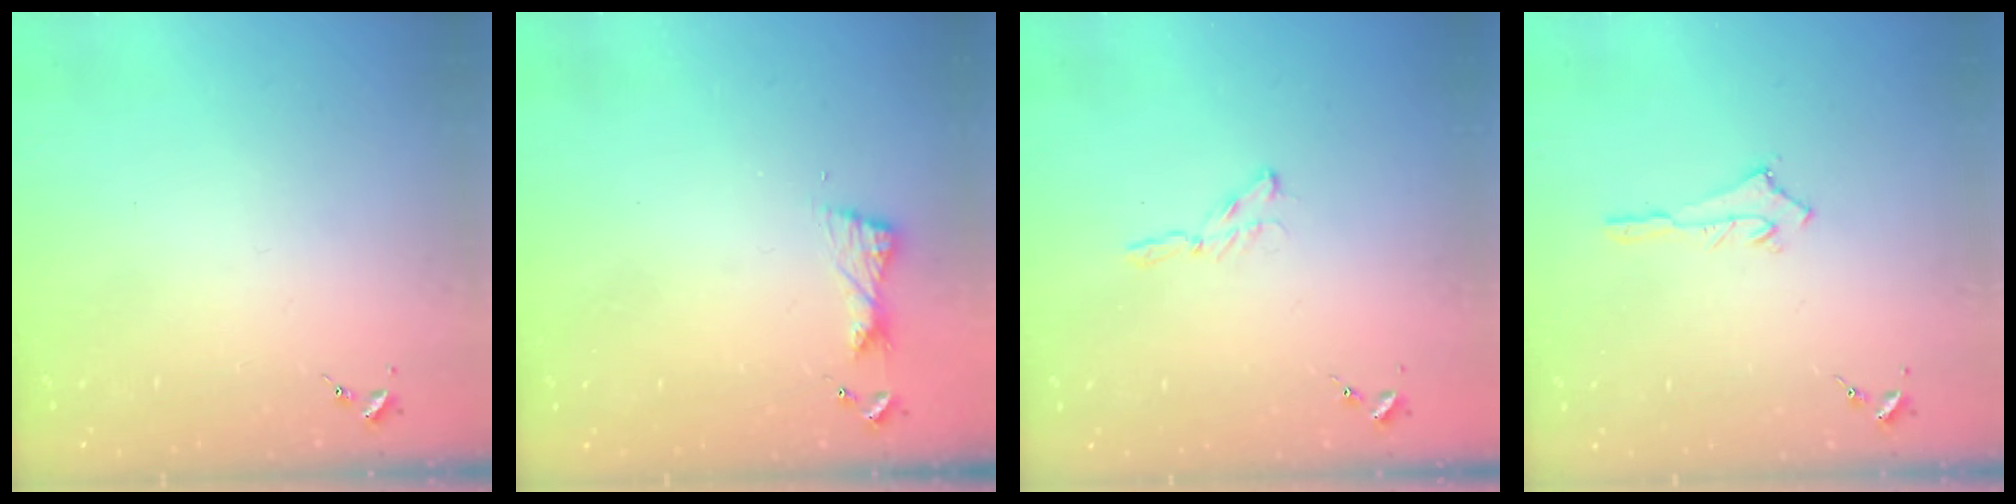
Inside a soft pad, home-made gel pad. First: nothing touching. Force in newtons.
{"total": 6.0, "press": 5.9, "slide": 0.8}
{"total": 2.9, "press": 2.9, "slide": 0.3}
{"total": 2.5, "press": 2.5, "slide": 0.2}